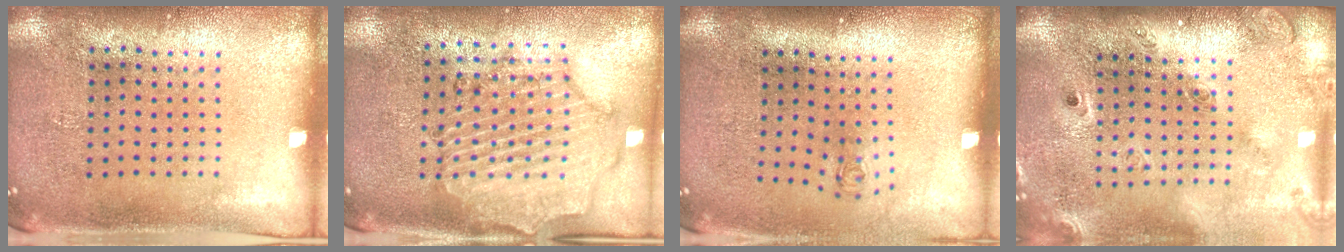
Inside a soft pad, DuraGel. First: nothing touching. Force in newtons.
{"total": 1.6, "press": 1.6, "slide": 0.3}
{"total": 0.7, "press": 0.3, "slide": 0.7}
{"total": 2.5, "press": 1.8, "slide": 1.7}